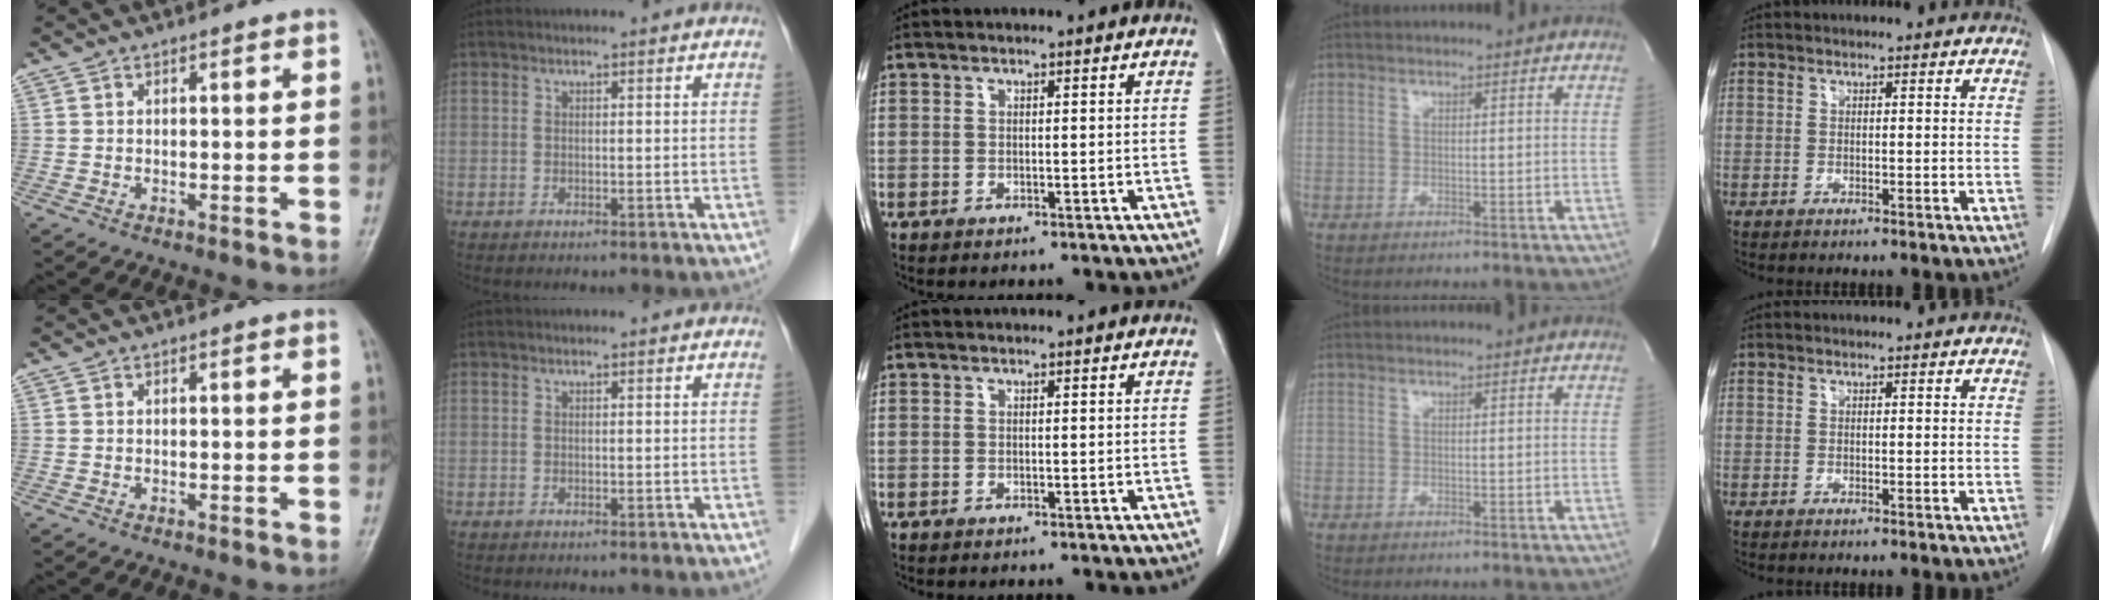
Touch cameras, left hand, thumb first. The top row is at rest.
{}